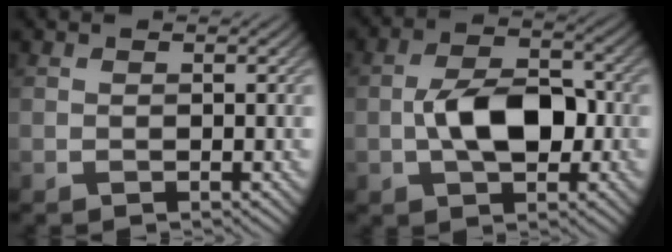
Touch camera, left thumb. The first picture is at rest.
{"total": 7.8, "force": [-1.0, 4.5, 6.3], "torque": [-0.119, 0.002, -0.022]}